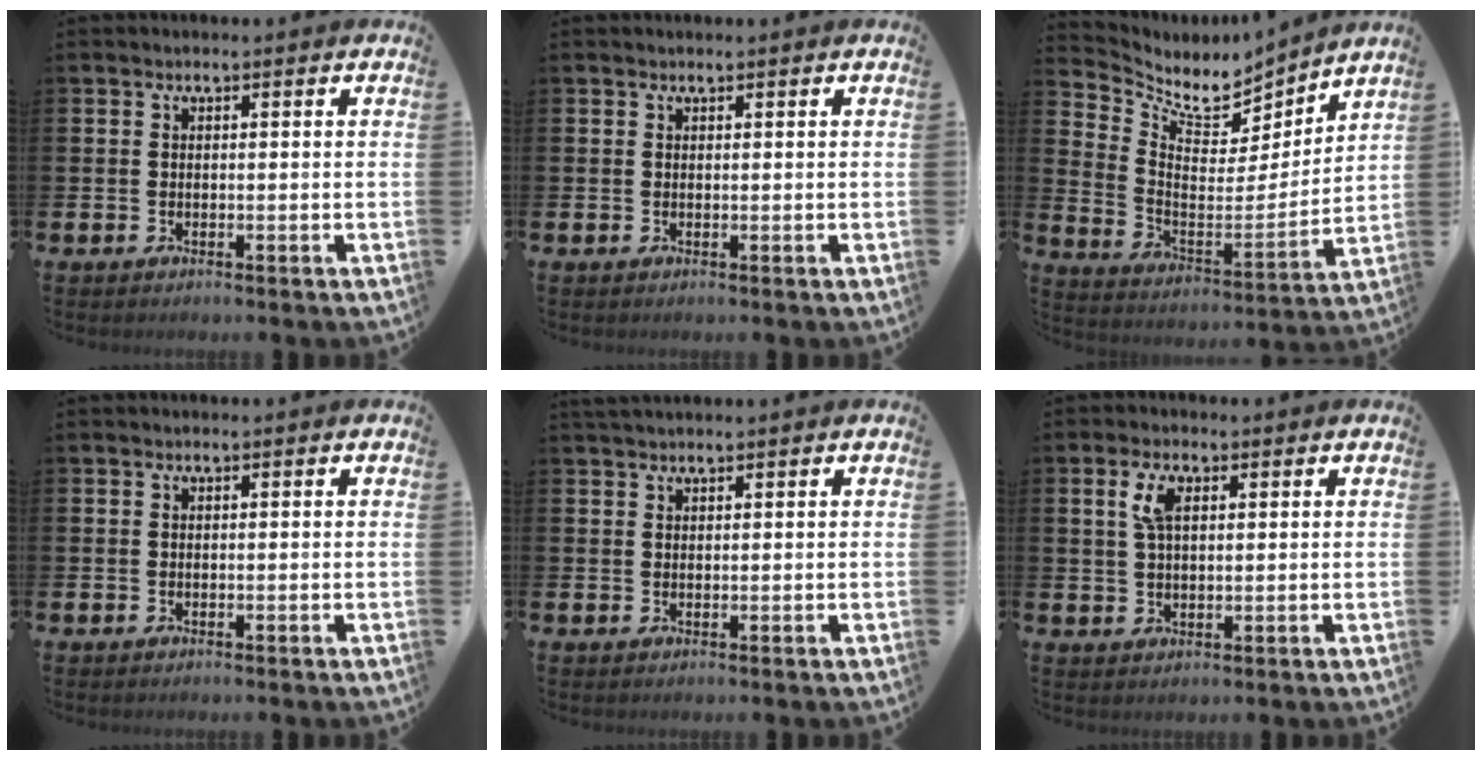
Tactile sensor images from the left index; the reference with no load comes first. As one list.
[{"total": 0.0}, {"total": 7.5, "force": [6.7, 2.9, 1.7], "torque": [-0.071, -0.054, 0.116]}, {"total": 0.0}, {"total": 1.4, "force": [1.4, 0.1, 0.3], "torque": [-0.002, -0.001, 0.024]}, {"total": 4.2, "force": [2.1, 1.8, 3.2], "torque": [-0.054, 0.001, 0.034]}]